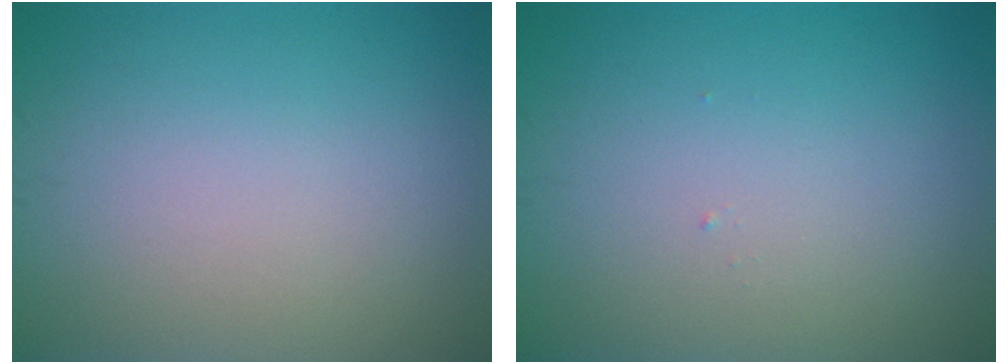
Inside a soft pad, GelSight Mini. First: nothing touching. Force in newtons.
{"total": 0.0}